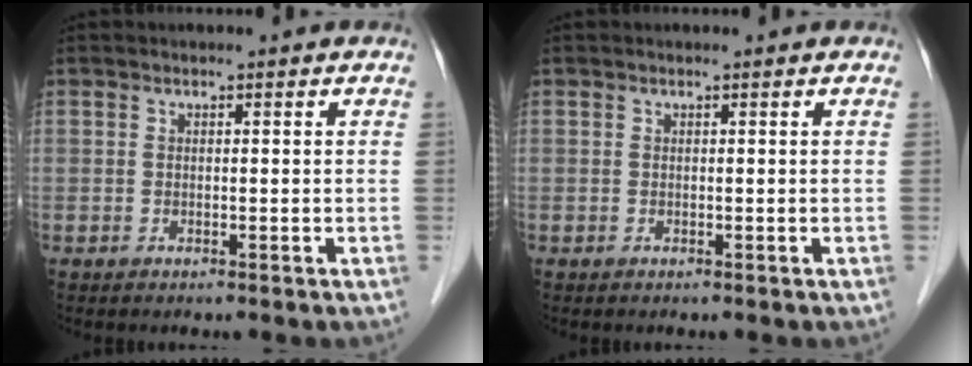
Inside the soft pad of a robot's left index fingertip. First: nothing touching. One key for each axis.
{"total": 0.0}